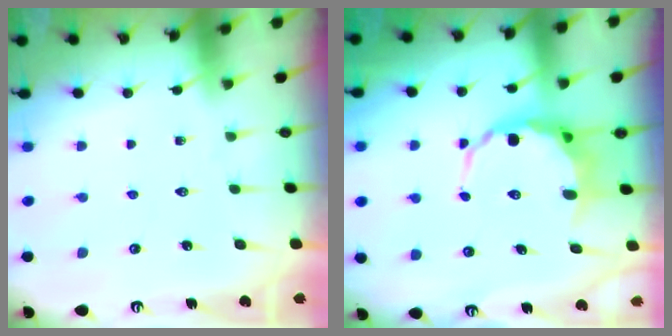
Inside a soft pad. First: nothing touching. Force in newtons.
{"total": 7.3, "press": 7.0, "slide": 2.0}